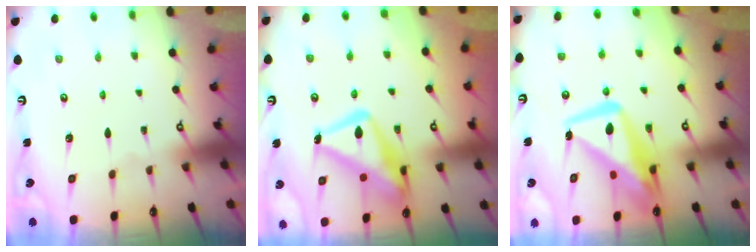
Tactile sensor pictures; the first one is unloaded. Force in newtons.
{"total": 18.0, "press": 17.9, "slide": 1.7}
{"total": 12.5, "press": 12.4, "slide": 1.4}